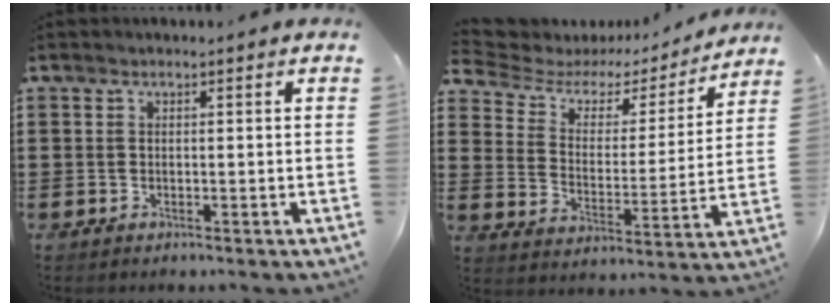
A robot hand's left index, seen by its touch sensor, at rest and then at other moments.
{"total": 4.9, "force": [3.6, 2.8, 1.7], "torque": [-0.061, -0.019, 0.056]}